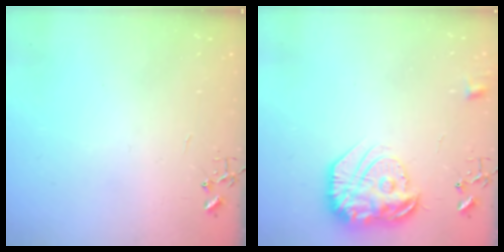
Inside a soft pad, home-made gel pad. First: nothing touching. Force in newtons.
{"total": 18.4, "press": 18.3, "slide": 1.7}